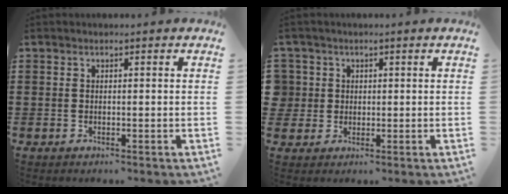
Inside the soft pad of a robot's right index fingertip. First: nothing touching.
{"total": 3.0, "force": [0.4, 3.0, 0.1], "torque": [-0.017, 0.011, 0.005]}